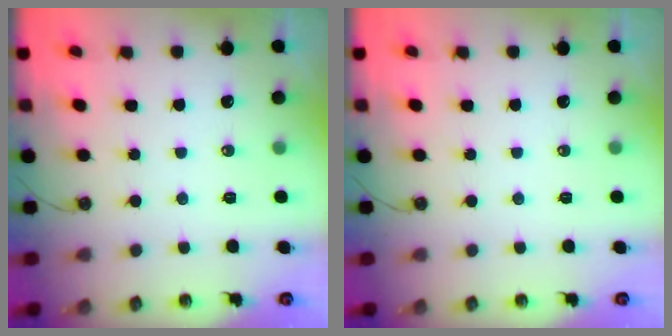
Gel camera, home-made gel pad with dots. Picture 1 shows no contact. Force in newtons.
{"total": 0.0}